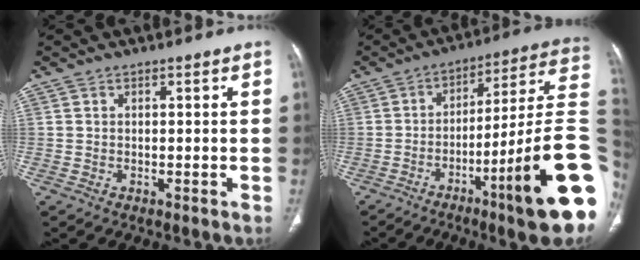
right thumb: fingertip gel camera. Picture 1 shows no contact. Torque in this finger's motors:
{"motor_torque": [0.30, 0.17, 1.15, -1.62, 0.15]}